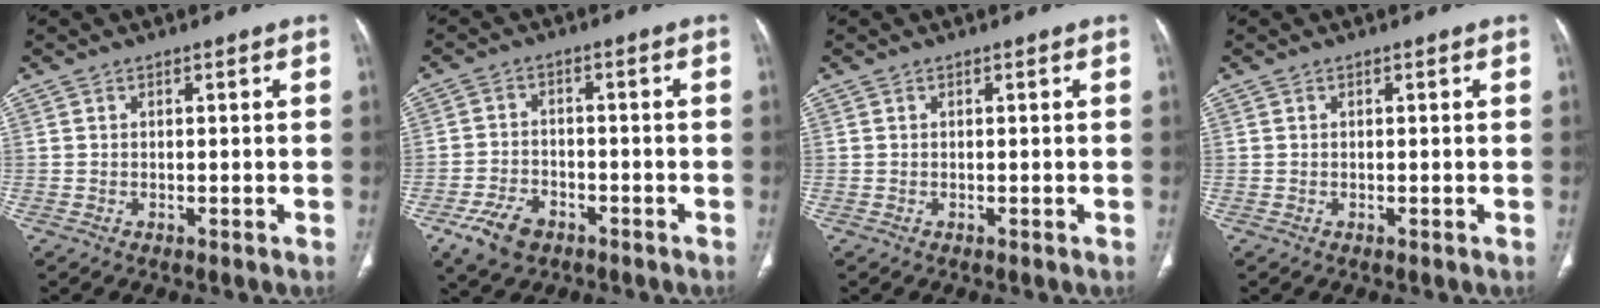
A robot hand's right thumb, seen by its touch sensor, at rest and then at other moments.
{"total": 7.1, "force": [-4.0, 4.5, 3.8], "torque": [-0.072, 0.017, -0.068]}
{"total": 0.0}
{"total": 0.0}